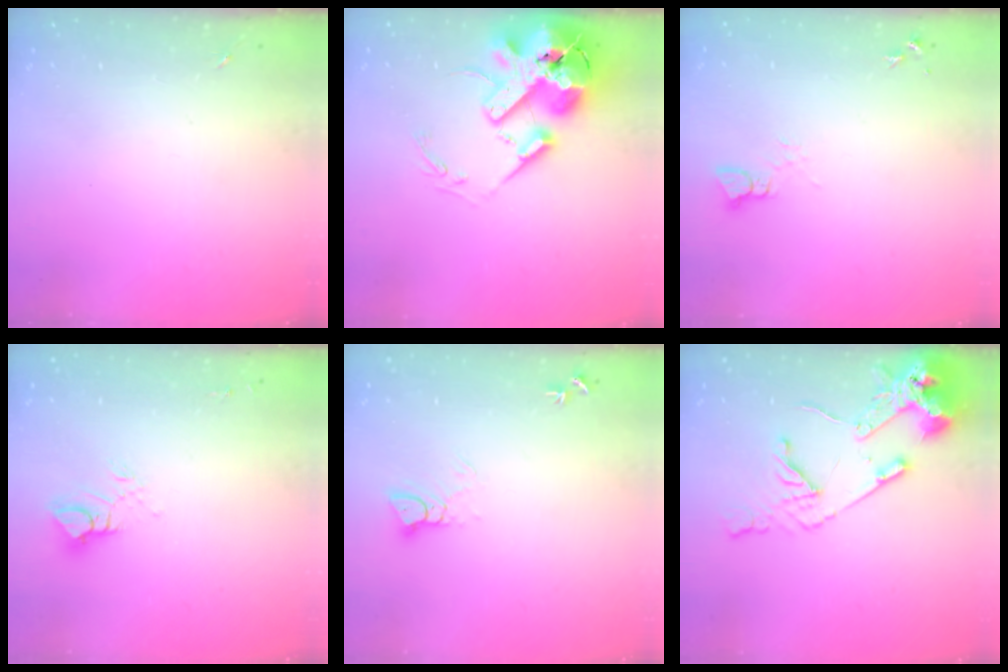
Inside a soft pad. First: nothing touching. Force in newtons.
{"total": 23.0, "press": 22.7, "slide": 3.8}
{"total": 2.5, "press": 2.5, "slide": 0.1}
{"total": 7.4, "press": 7.4, "slide": 0.8}
{"total": 4.7, "press": 4.7, "slide": 0.2}
{"total": 14.9, "press": 14.8, "slide": 2.0}